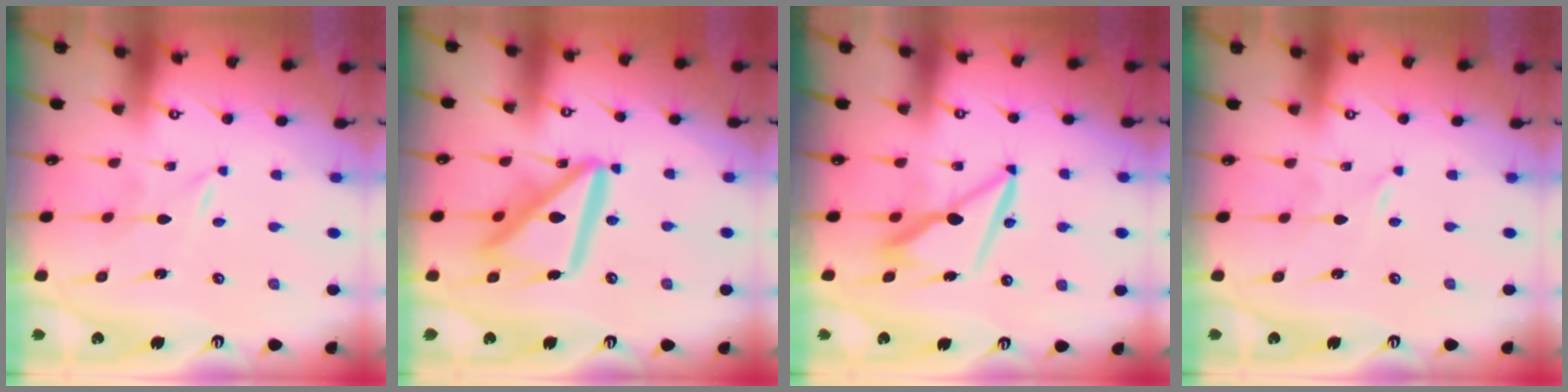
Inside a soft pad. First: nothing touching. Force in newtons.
{"total": 18.1, "press": 18.0, "slide": 1.8}
{"total": 10.1, "press": 10.0, "slide": 1.3}
{"total": 0.0}